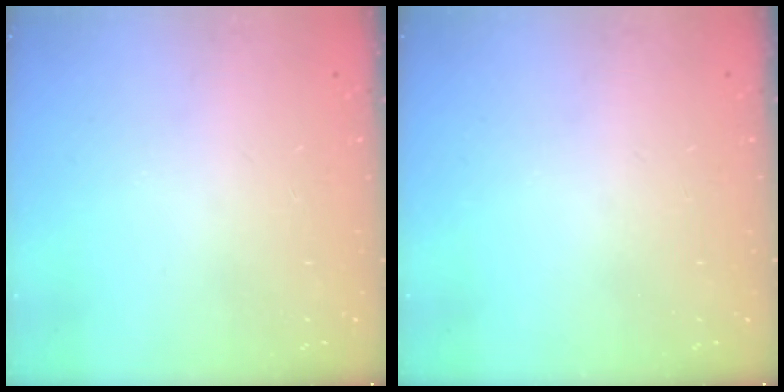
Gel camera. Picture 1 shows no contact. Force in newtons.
{"total": 0.0}